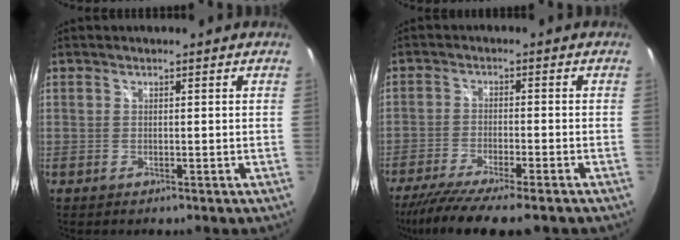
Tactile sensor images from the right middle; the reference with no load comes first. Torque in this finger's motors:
{"motor_torque": [1.11, -1.03, 0.19, 0.05]}